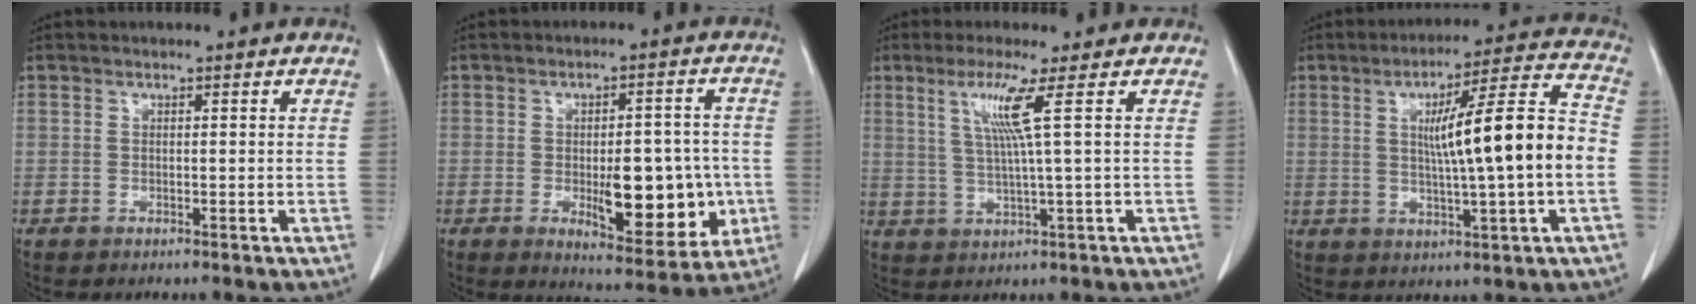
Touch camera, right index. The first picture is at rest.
{"total": 12.8, "force": [-2.6, 4.9, 11.5], "torque": [-0.144, 0.003, -0.023]}
{"total": 5.9, "force": [2.1, -1.6, 5.2], "torque": [-0.107, -0.004, 0.048]}
{"total": 15.1, "force": [-0.2, 0.0, 15.1], "torque": [-0.231, 0.016, -0.004]}